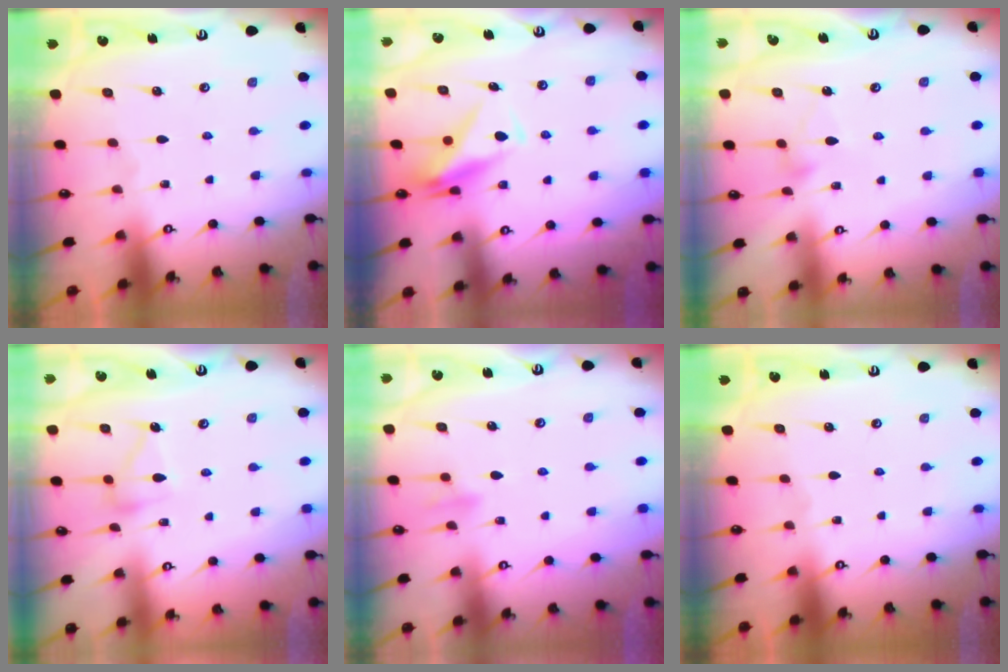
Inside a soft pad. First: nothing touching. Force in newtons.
{"total": 10.4, "press": 10.3, "slide": 1.7}
{"total": 7.1, "press": 7.1, "slide": 0.5}
{"total": 11.4, "press": 11.4, "slide": 0.5}
{"total": 9.0, "press": 8.9, "slide": 1.4}
{"total": 0.0}